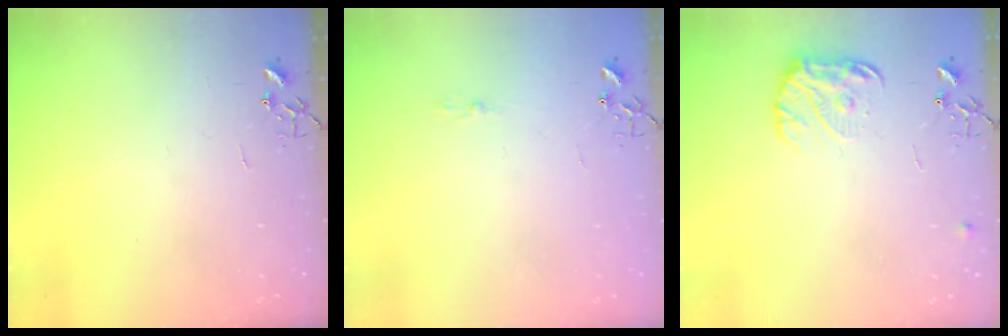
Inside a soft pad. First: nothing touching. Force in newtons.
{"total": 3.4, "press": 3.4, "slide": 0.5}
{"total": 11.5, "press": 11.5, "slide": 0.6}